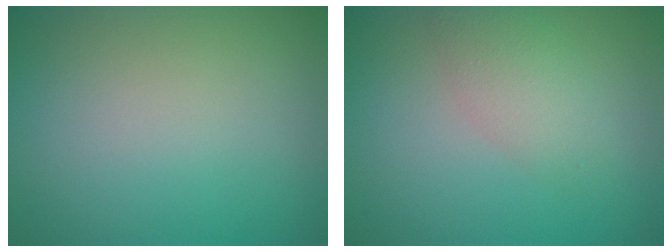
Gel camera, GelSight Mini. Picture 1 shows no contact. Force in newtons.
{"total": 2.8, "press": 2.8, "slide": 0.0}